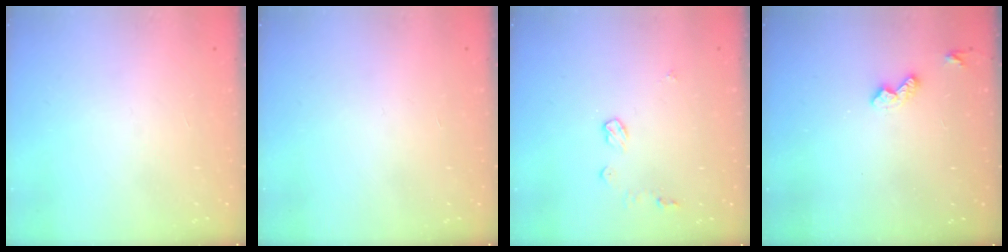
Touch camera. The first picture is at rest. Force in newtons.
{"total": 0.0}
{"total": 7.4, "press": 7.4, "slide": 0.3}
{"total": 5.3, "press": 5.3, "slide": 0.8}